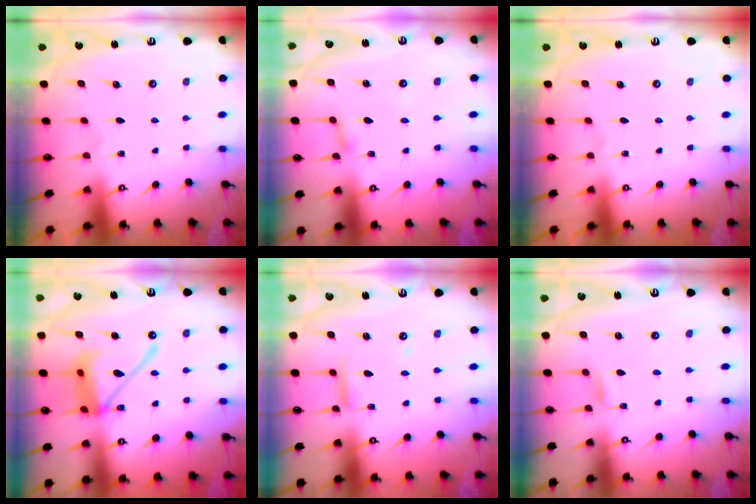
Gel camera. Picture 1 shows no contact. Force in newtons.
{"total": 1.8, "press": 1.7, "slide": 0.2}
{"total": 0.0}
{"total": 14.4, "press": 14.3, "slide": 1.3}
{"total": 7.5, "press": 7.5, "slide": 0.6}
{"total": 1.8, "press": 1.8, "slide": 0.2}